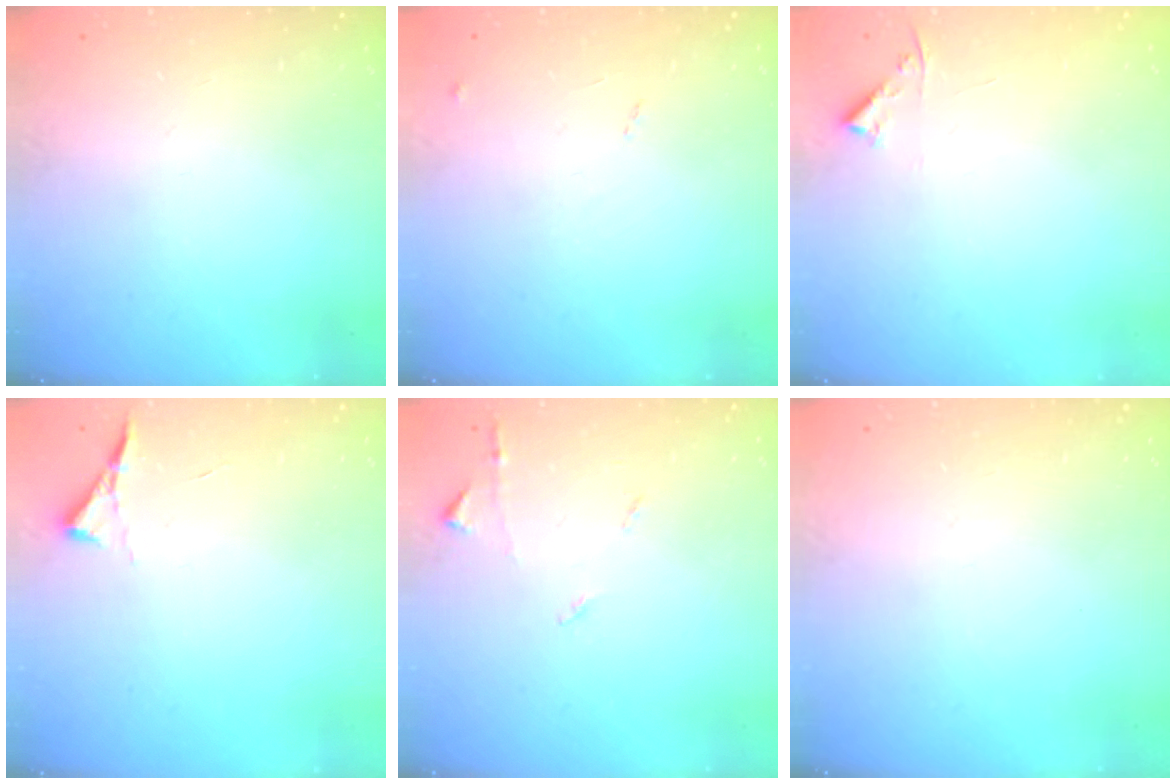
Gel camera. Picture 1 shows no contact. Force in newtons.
{"total": 6.8, "press": 6.8, "slide": 0.6}
{"total": 3.1, "press": 3.0, "slide": 0.3}
{"total": 3.6, "press": 3.6, "slide": 0.5}
{"total": 5.6, "press": 5.6, "slide": 0.8}
{"total": 0.0}